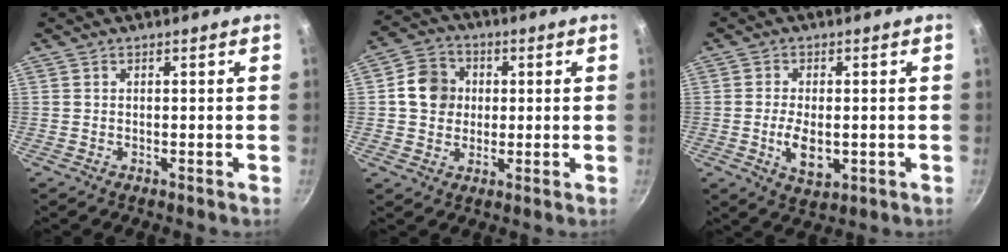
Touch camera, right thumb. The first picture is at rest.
{"total": 8.4, "force": [1.0, 7.5, 3.8], "torque": [-0.034, 0.011, 0.004]}
{"total": 6.7, "force": [-1.0, 3.7, 5.5], "torque": [-0.097, -0.004, -0.011]}